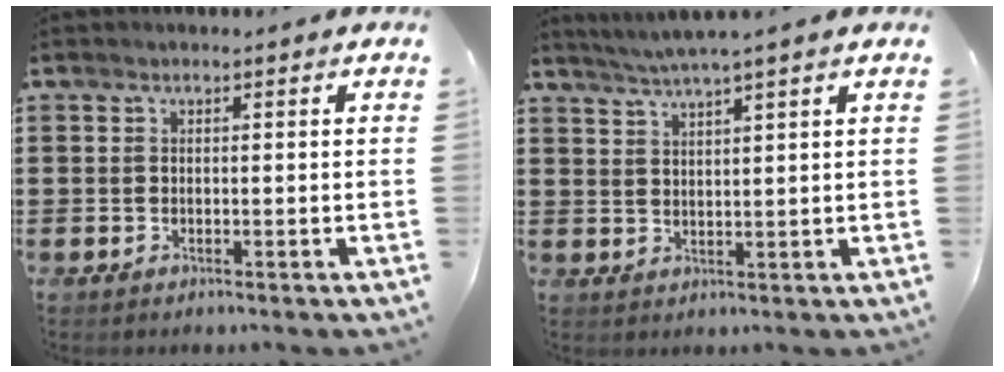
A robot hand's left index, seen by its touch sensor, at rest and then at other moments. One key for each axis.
{"total": 3.4, "fx": 2.9, "fy": -0.8, "fz": 1.4, "tx": -0.034, "ty": -0.009, "tz": 0.053}